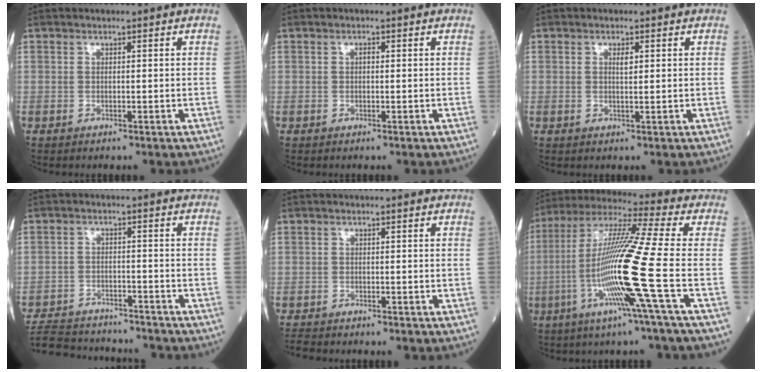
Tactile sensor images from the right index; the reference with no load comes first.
{"total": 0.6, "force": [0.0, 0.3, 0.5], "torque": [-0.009, 0.002, -0.001]}
{"total": 1.5, "force": [0.6, 0.2, 1.4], "torque": [-0.028, 0.002, 0.013]}
{"total": 13.6, "force": [-12.8, 3.0, 3.5], "torque": [-0.069, 0.009, -0.188]}
{"total": 2.5, "force": [-2.4, 0.5, 0.4], "torque": [-0.008, -0.008, -0.041]}
{"total": 16.7, "force": [-4.5, -2.5, 15.8], "torque": [-0.314, -0.015, -0.097]}